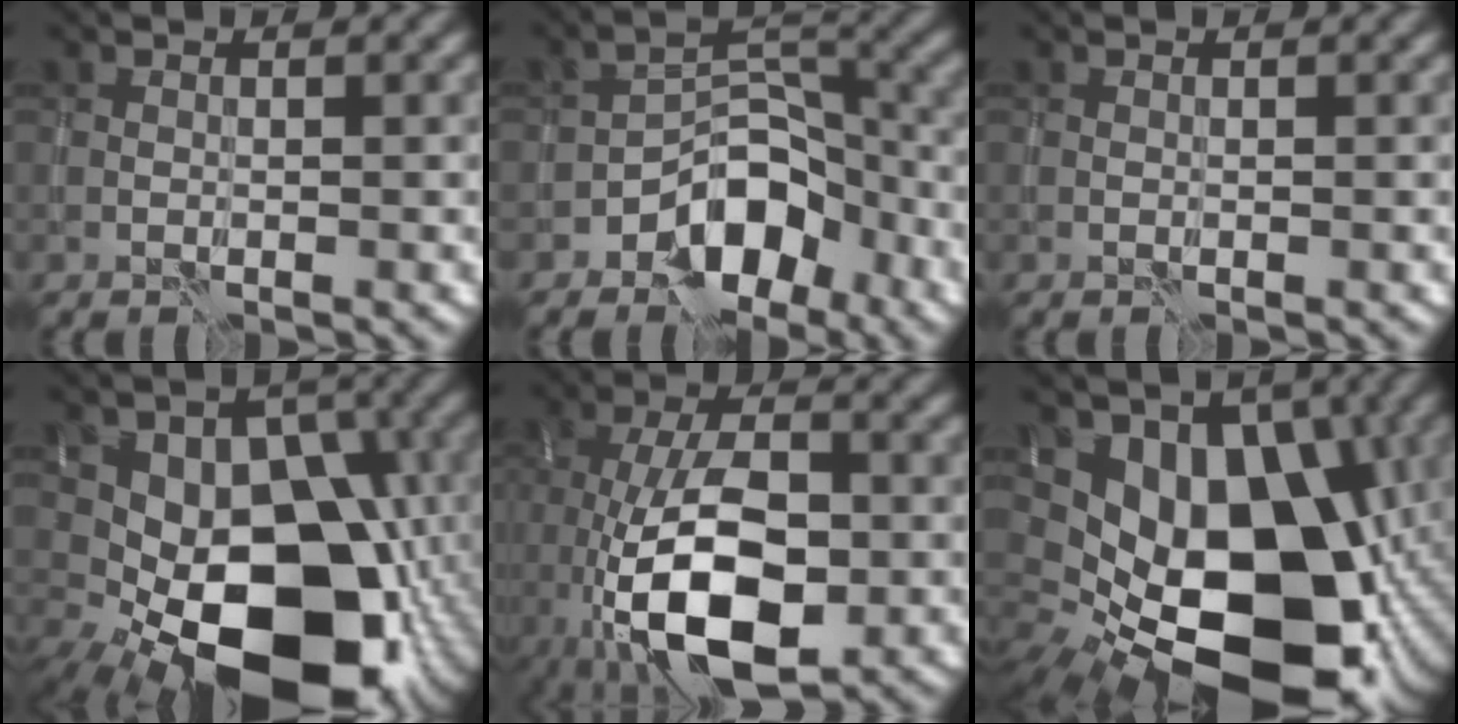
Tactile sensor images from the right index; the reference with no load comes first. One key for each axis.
{"total": 6.6, "fx": -4.0, "fy": 3.7, "fz": 3.7, "tx": -0.036, "ty": 0.009, "tz": -0.072}
{"total": 0.0}
{"total": 16.8, "fx": -3.8, "fy": 10.9, "fz": 12.2, "tx": -0.152, "ty": 0.001, "tz": -0.058}
{"total": 11.9, "fx": -3.7, "fy": 5.5, "fz": 9.9, "tx": -0.185, "ty": -0.010, "tz": -0.064}
{"total": 16.4, "fx": -0.4, "fy": 10.9, "fz": 12.2, "tx": -0.124, "ty": -0.008, "tz": -0.011}